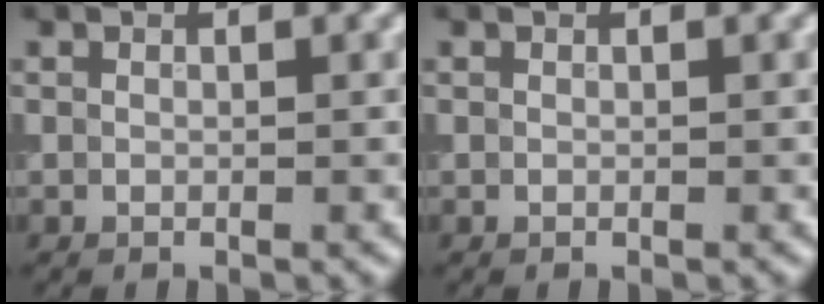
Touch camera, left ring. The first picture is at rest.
{"total": 0.0}